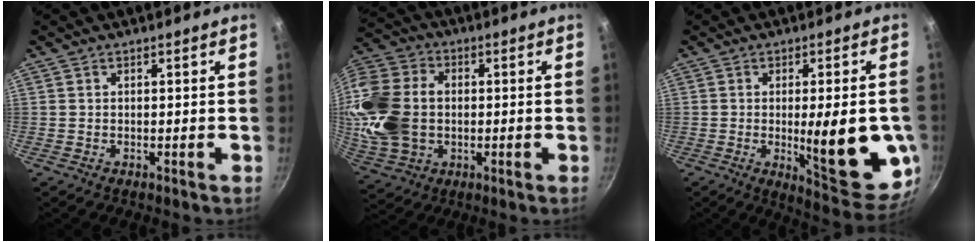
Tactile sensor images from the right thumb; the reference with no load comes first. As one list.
[{"total": 19.8, "force": [-0.2, 14.7, 13.2], "torque": [-0.267, 0.017, 0.000]}, {"total": 19.4, "force": [-2.5, 6.4, 18.2], "torque": [-0.212, -0.017, -0.026]}]